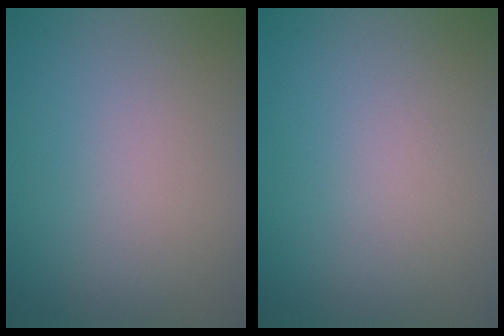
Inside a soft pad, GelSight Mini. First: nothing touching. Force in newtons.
{"total": 0.0}